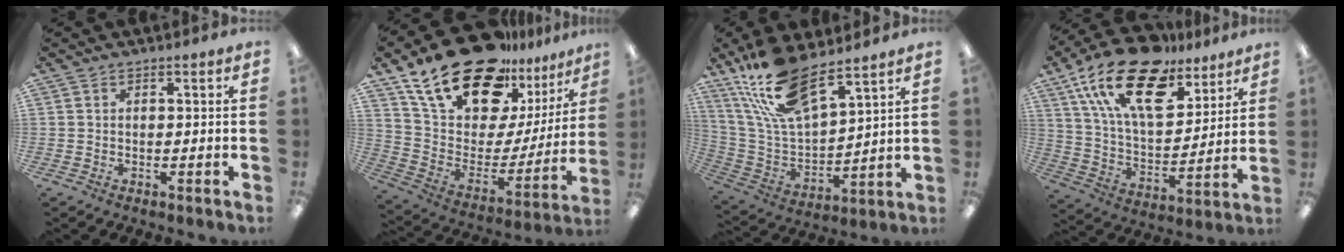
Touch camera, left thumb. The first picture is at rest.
{"total": 24.6, "force": [18.4, 11.2, 11.9], "torque": [-0.211, -0.119, 0.337]}
{"total": 18.1, "force": [13.4, 6.2, 10.6], "torque": [-0.231, -0.073, 0.241]}
{"total": 22.6, "force": [14.5, 10.5, 13.8], "torque": [-0.264, -0.082, 0.253]}